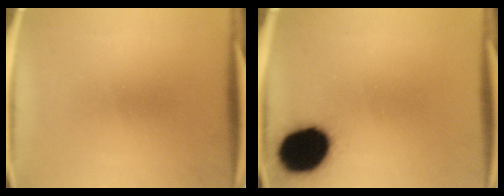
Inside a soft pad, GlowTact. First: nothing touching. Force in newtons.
{"total": 17.9}